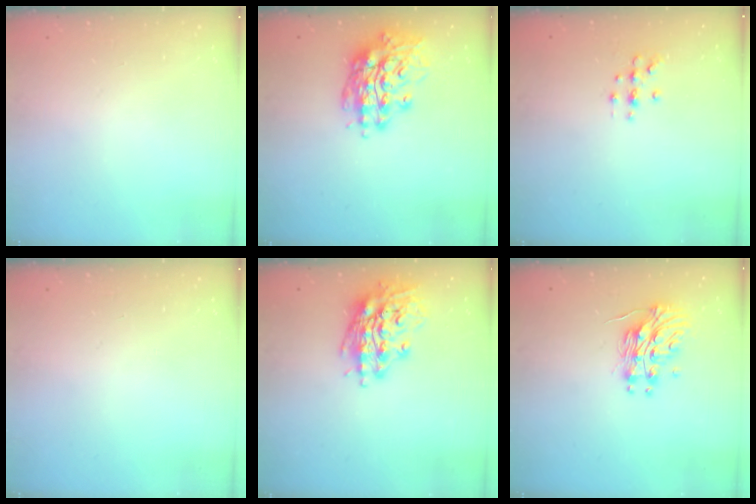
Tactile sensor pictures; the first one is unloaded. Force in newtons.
{"total": 15.6, "press": 15.3, "slide": 3.5}
{"total": 5.4, "press": 5.2, "slide": 1.6}
{"total": 0.0}
{"total": 16.1, "press": 15.9, "slide": 2.1}
{"total": 14.0, "press": 13.9, "slide": 0.8}